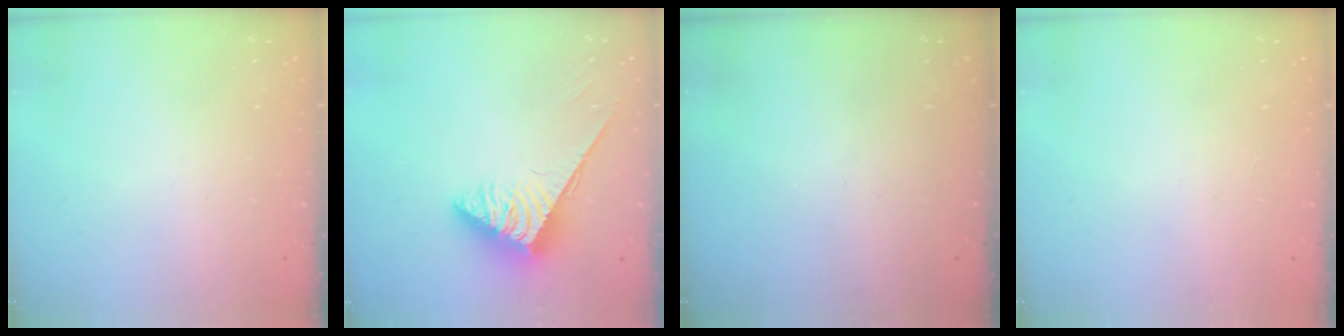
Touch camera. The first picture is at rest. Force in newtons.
{"total": 3.8, "press": 3.8, "slide": 0.6}
{"total": 0.0}
{"total": 0.0}